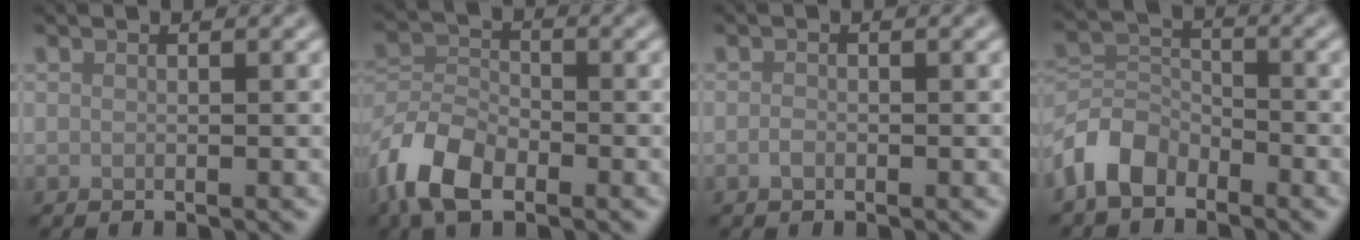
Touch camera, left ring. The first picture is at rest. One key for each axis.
{"total": 6.9, "fx": -4.2, "fy": 3.8, "fz": 4.0, "tx": -0.083, "ty": 0.001, "tz": -0.095}
{"total": 0.7, "fx": -0.3, "fy": 0.5, "fz": 0.4, "tx": -0.009, "ty": 0.000, "tz": -0.008}
{"total": 4.6, "fx": -3.2, "fy": 2.7, "fz": 1.9, "tx": -0.040, "ty": 0.004, "tz": -0.078}